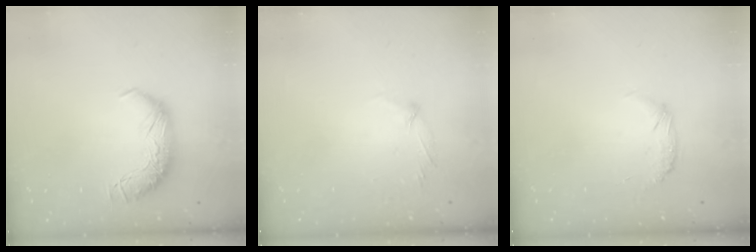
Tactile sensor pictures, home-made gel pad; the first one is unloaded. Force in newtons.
{"total": 7.7, "press": 7.6, "slide": 0.8}
{"total": 5.0, "press": 4.9, "slide": 1.3}